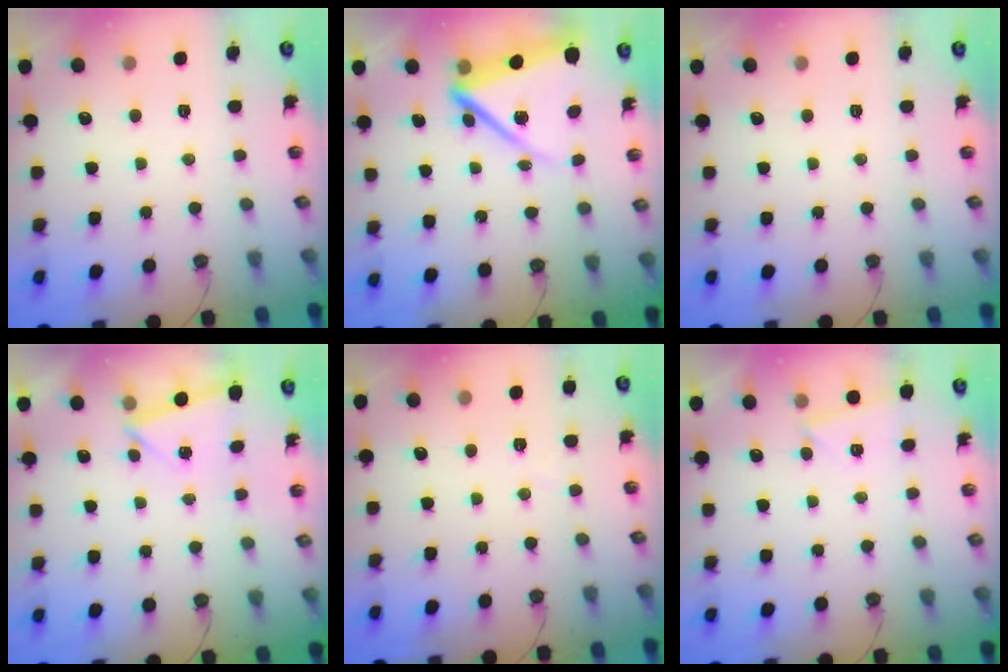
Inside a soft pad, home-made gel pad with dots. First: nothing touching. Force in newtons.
{"total": 11.7, "press": 11.5, "slide": 2.0}
{"total": 0.0}
{"total": 2.7, "press": 2.1, "slide": 1.8}
{"total": 1.5, "press": 1.5, "slide": 0.5}
{"total": 1.6, "press": 1.6, "slide": 0.3}